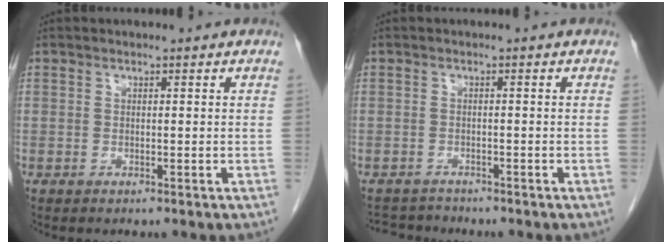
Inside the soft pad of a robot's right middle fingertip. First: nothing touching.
{"total": 3.1, "force": [-3.0, 0.8, -0.5], "torque": [0.008, -0.009, -0.050]}